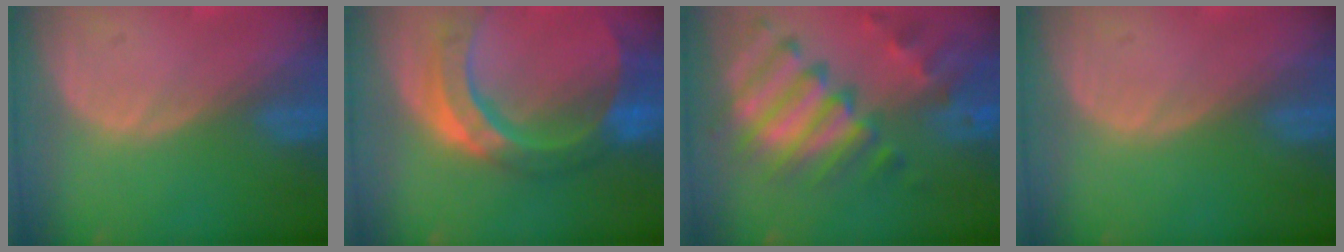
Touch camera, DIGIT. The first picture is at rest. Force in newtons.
{"total": 11.2, "press": 9.4, "slide": 6.0}
{"total": 11.4, "press": 9.9, "slide": 5.8}
{"total": 0.0}